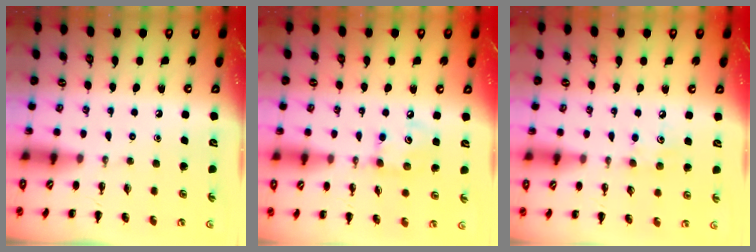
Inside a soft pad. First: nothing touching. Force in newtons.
{"total": 6.5, "press": 6.5, "slide": 0.5}
{"total": 5.6, "press": 5.4, "slide": 1.6}